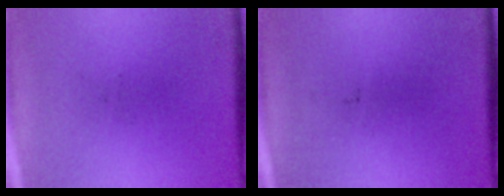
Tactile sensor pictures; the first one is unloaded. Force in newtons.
{"total": 0.0}